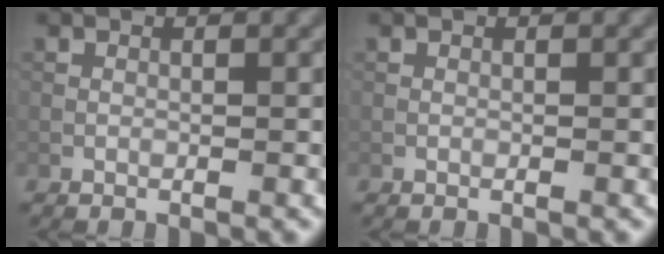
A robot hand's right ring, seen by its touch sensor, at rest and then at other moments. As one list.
[{"total": 0.0}]